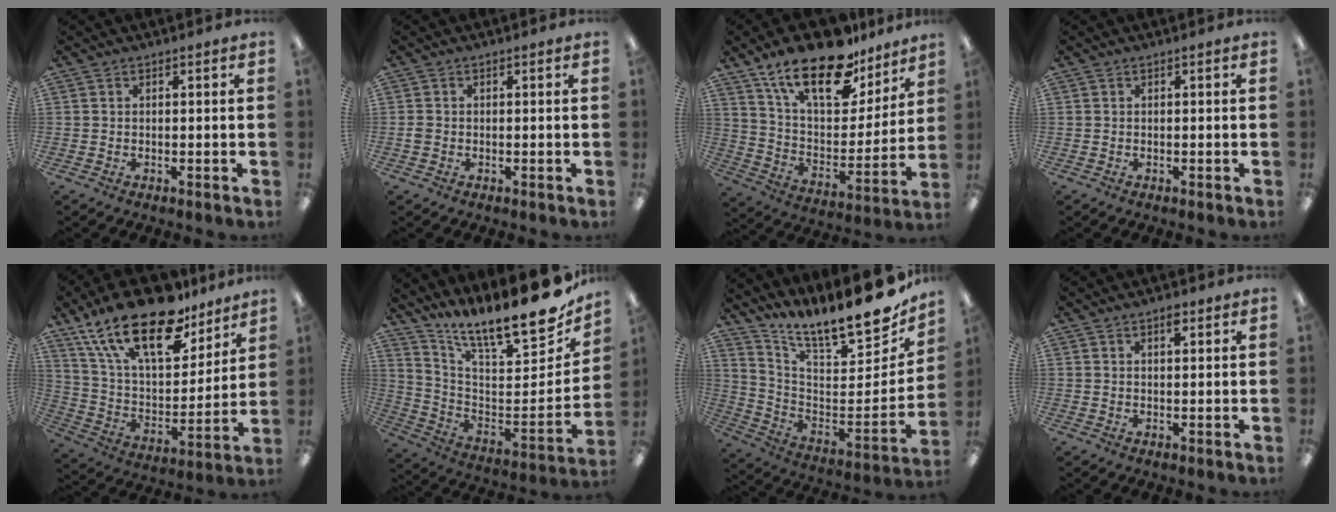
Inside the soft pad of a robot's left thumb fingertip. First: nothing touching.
{"total": 1.0, "force": [-0.2, 0.9, 0.4], "torque": [-0.007, 0.004, -0.005]}
{"total": 22.4, "force": [15.5, 9.6, 13.1], "torque": [-0.217, -0.098, 0.270]}
{"total": 0.0}
{"total": 24.5, "force": [17.0, 10.0, 14.5], "torque": [-0.274, -0.106, 0.293]}
{"total": 17.5, "force": [14.4, 3.4, 9.3], "torque": [-0.124, -0.127, 0.230]}
{"total": 15.9, "force": [13.3, 3.9, 7.7], "torque": [-0.092, -0.126, 0.214]}
{"total": 2.2, "force": [1.6, 0.7, 1.3], "torque": [-0.013, -0.005, 0.024]}